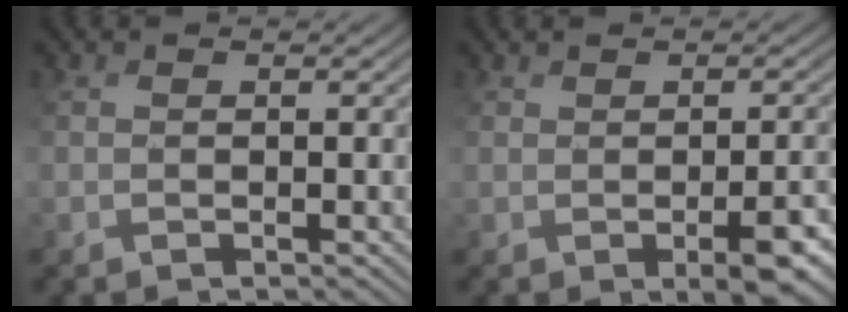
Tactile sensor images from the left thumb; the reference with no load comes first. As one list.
[{"total": 4.1, "force": [-1.3, 1.3, 3.6], "torque": [-0.041, -0.003, -0.005]}]